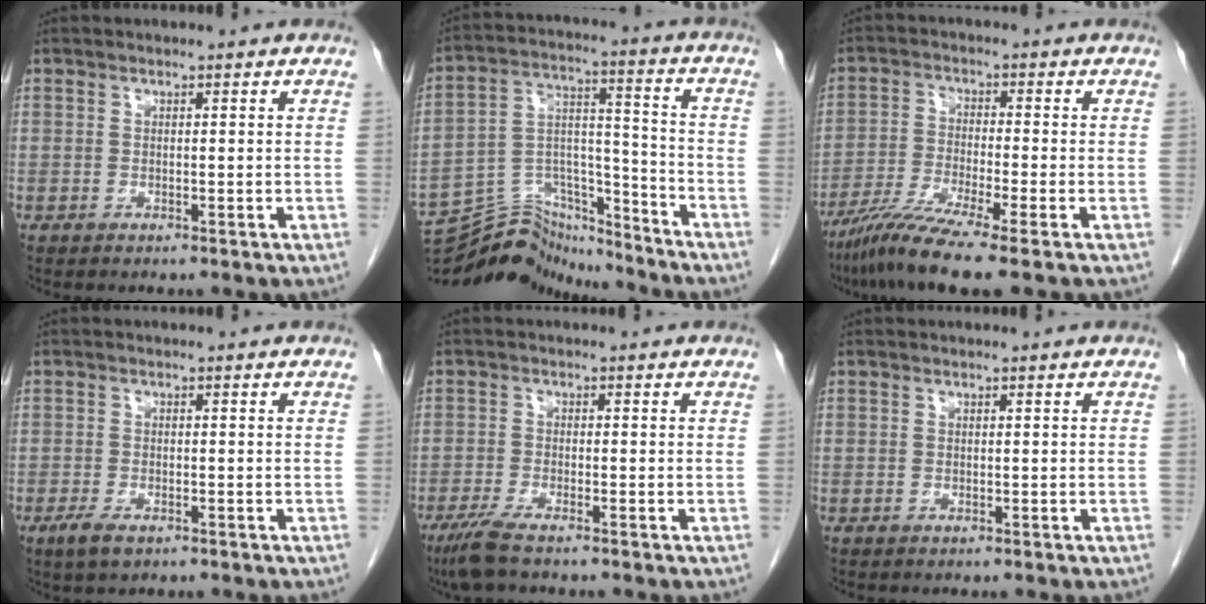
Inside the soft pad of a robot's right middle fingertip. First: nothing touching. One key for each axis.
{"total": 15.1, "fx": -14.8, "fy": 2.3, "fz": 2.2, "tx": -0.038, "ty": 0.047, "tz": -0.255}
{"total": 8.7, "fx": -6.4, "fy": -1.0, "fz": 5.8, "tx": -0.110, "ty": -0.031, "tz": -0.118}
{"total": 2.9, "fx": -1.7, "fy": 1.1, "fz": 2.0, "tx": -0.048, "ty": -0.004, "tz": -0.026}
{"total": 4.2, "fx": -3.1, "fy": 0.2, "fz": 2.8, "tx": -0.061, "ty": -0.012, "tz": -0.062}
{"total": 0.0}